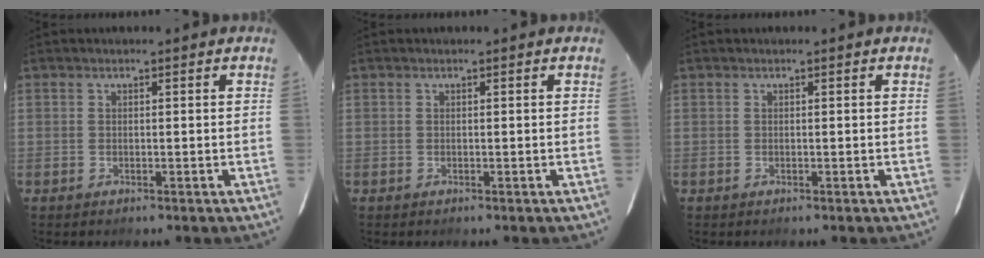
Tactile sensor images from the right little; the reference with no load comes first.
{"total": 0.0}
{"total": 0.0}